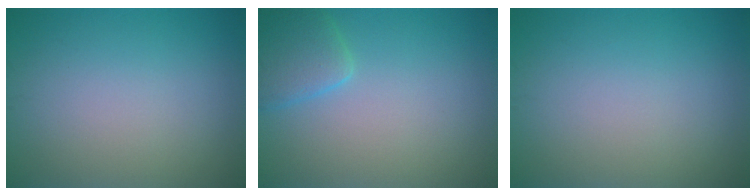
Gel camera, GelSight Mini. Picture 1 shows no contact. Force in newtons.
{"total": 2.9, "press": 2.9, "slide": 0.2}
{"total": 0.0}